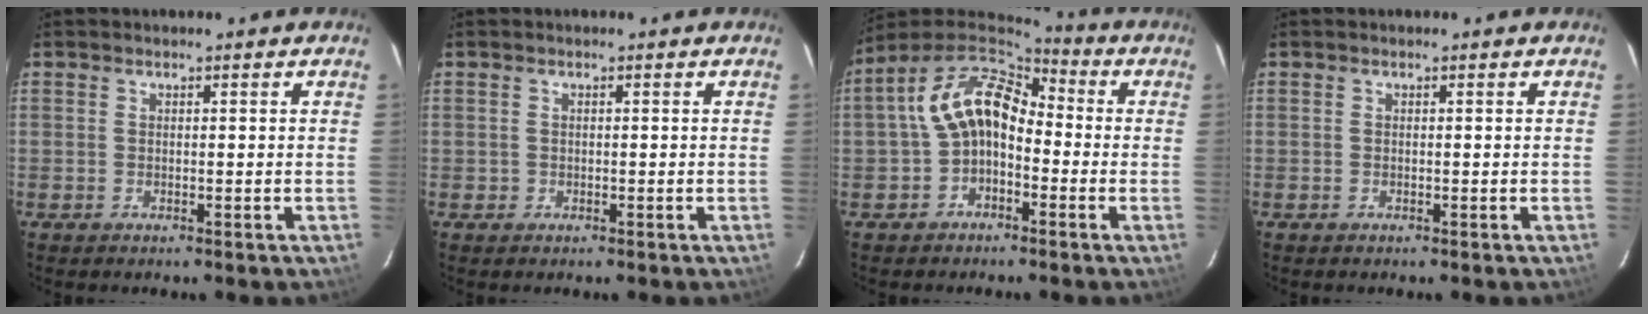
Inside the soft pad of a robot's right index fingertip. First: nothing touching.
{"total": 1.1, "force": [-0.3, 1.1, 0.1], "torque": [-0.002, 0.003, 0.000]}
{"total": 11.1, "force": [-1.4, 7.8, 7.8], "torque": [-0.152, 0.031, -0.029]}
{"total": 0.0}